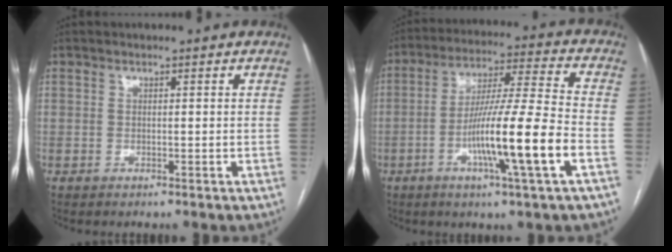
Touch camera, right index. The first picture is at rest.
{"total": 15.0, "force": [-4.9, -1.1, 14.1], "torque": [-0.253, -0.009, -0.091]}